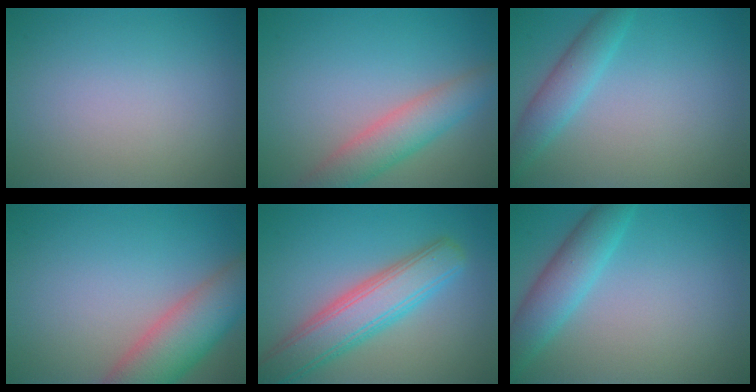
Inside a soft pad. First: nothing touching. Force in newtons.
{"total": 4.5, "press": 4.4, "slide": 0.4}
{"total": 2.9, "press": 2.9, "slide": 0.1}
{"total": 6.9, "press": 6.9, "slide": 0.3}
{"total": 6.4, "press": 6.4, "slide": 0.3}
{"total": 4.3, "press": 4.3, "slide": 0.3}